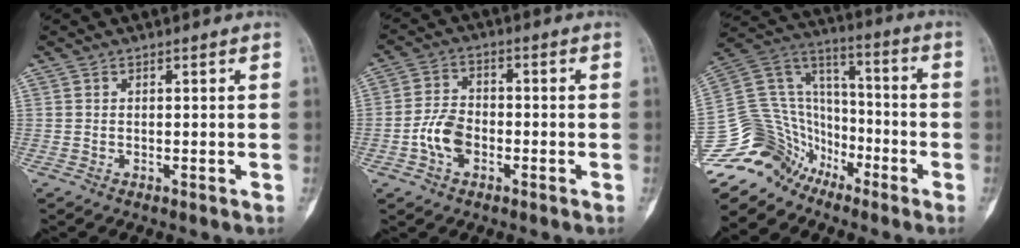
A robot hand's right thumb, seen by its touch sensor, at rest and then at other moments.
{"total": 6.6, "force": [-2.2, 4.3, 4.5], "torque": [-0.079, 0.020, -0.048]}
{"total": 16.5, "force": [-12.6, 10.3, 2.6], "torque": [-0.043, 0.117, -0.243]}